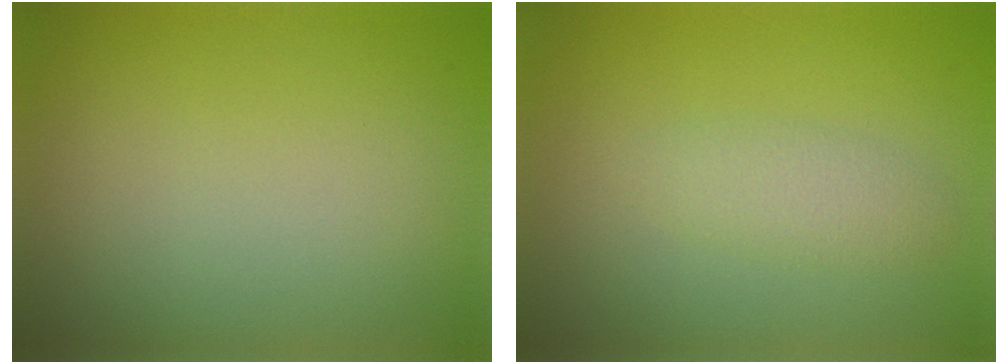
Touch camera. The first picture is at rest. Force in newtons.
{"total": 2.0, "press": 2.0, "slide": 0.1}